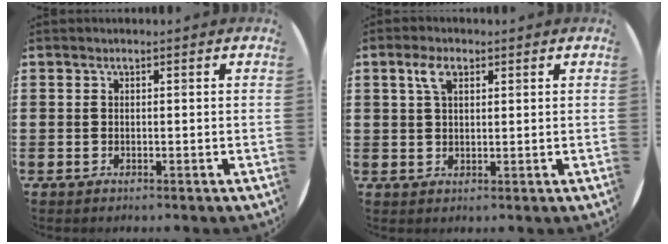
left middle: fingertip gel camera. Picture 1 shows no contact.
{"total": 3.4, "force": [1.8, 1.7, 2.2], "torque": [-0.051, 0.008, 0.033]}